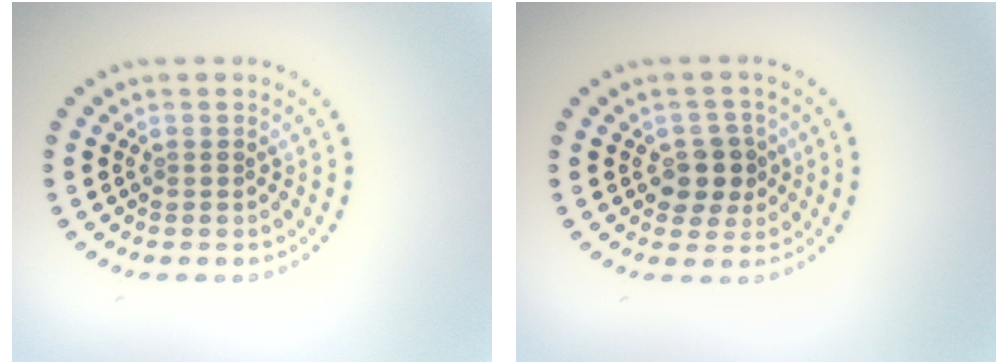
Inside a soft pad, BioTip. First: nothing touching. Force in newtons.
{"total": 2.8, "press": 2.6, "slide": 1.0}